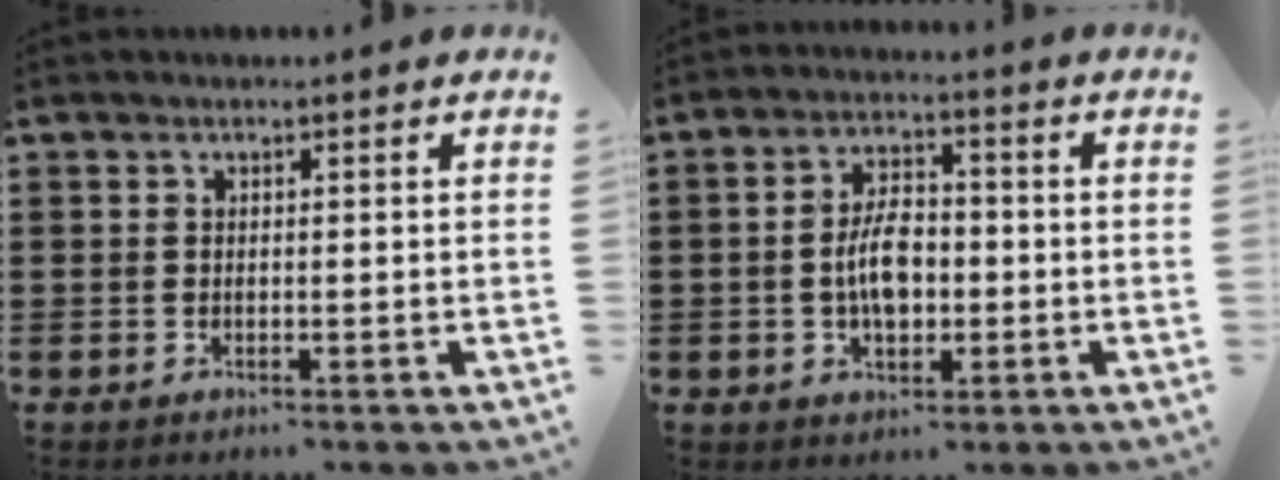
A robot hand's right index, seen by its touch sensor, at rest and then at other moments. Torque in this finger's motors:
{"motor_torque": [1.09, 1.05, 0.17, 0.03]}